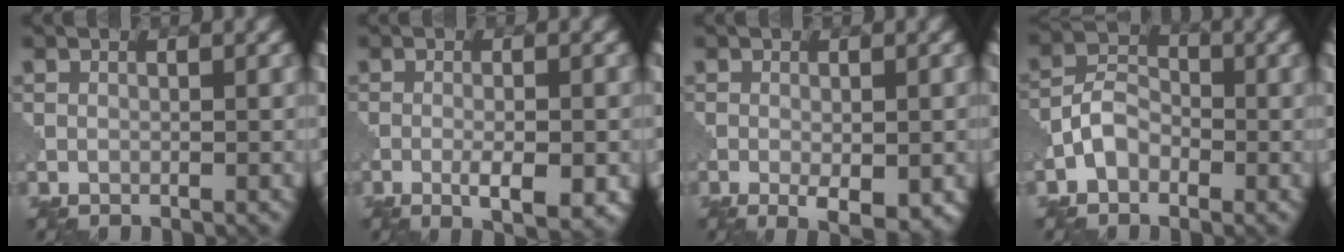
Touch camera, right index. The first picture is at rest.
{"total": 4.0, "force": [-1.4, 1.0, 3.6], "torque": [-0.063, -0.006, -0.022]}
{"total": 3.5, "force": [-1.3, 1.1, 3.1], "torque": [-0.047, -0.007, -0.014]}
{"total": 3.0, "force": [-1.4, 2.1, 1.7], "torque": [-0.028, 0.013, -0.034]}